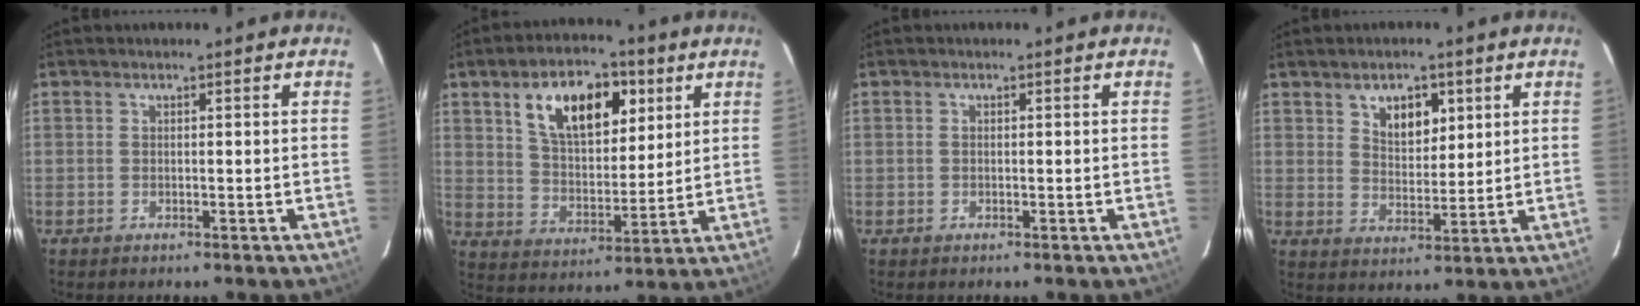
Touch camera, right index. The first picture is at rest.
{"total": 14.6, "force": [6.8, 7.5, 10.5], "torque": [-0.168, 0.018, 0.120]}
{"total": 0.0}
{"total": 6.2, "force": [3.3, 3.6, 3.8], "torque": [-0.053, 0.004, 0.060]}